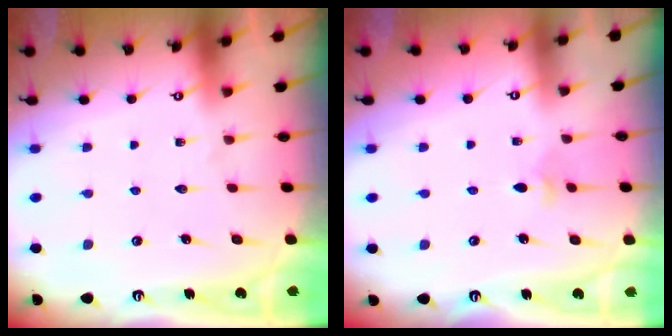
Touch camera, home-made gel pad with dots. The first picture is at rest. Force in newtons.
{"total": 3.7, "press": 3.5, "slide": 0.9}